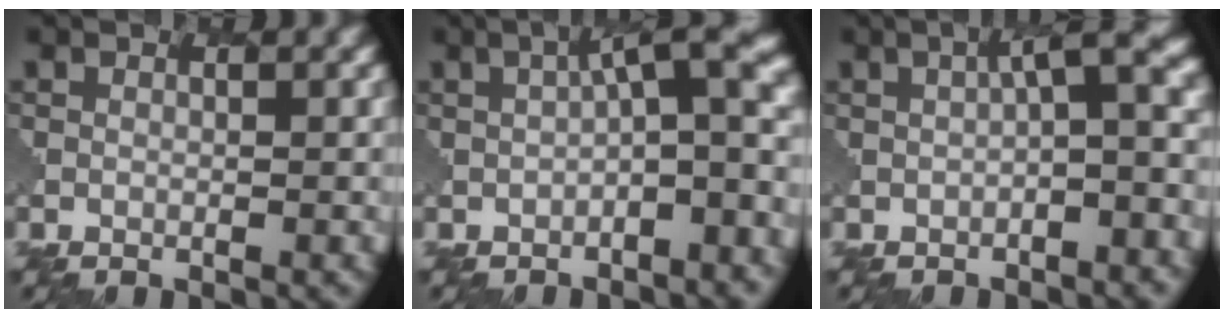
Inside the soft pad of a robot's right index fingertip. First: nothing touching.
{"total": 5.6, "force": [-0.5, 1.6, 5.4], "torque": [-0.062, 0.016, -0.018]}
{"total": 4.9, "force": [-0.2, 1.2, 4.8], "torque": [-0.058, 0.016, -0.008]}